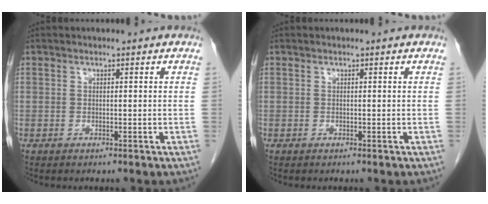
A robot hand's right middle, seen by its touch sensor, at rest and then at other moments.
{"total": 0.0}